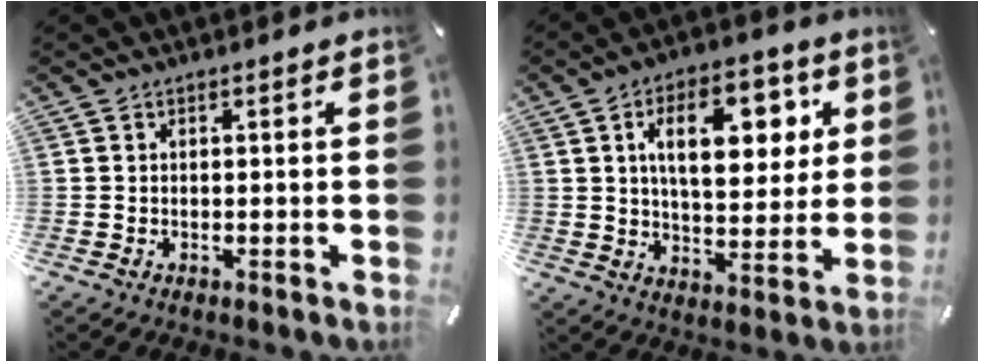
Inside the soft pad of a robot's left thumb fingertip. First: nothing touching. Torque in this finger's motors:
{"motor_torque": [2.19, 2.82, 2.23, -0.54, 0.53]}